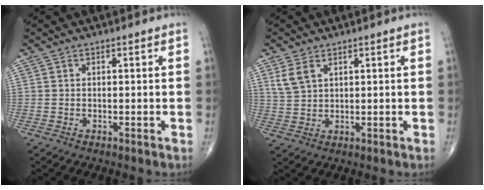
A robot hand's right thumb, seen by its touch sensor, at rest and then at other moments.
{"total": 4.0, "force": [2.1, 2.2, 2.5], "torque": [-0.051, -0.002, 0.053]}